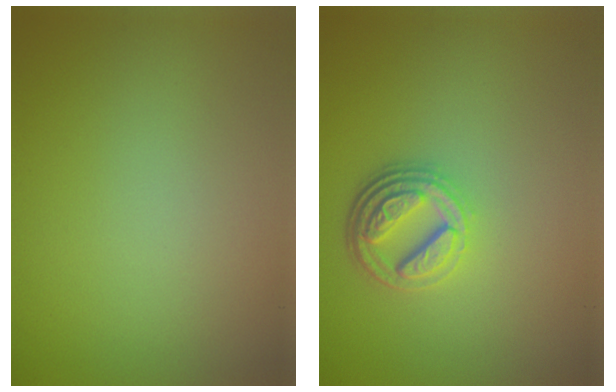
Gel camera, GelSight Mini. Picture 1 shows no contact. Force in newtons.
{"total": 4.4, "press": 3.4, "slide": 2.9}